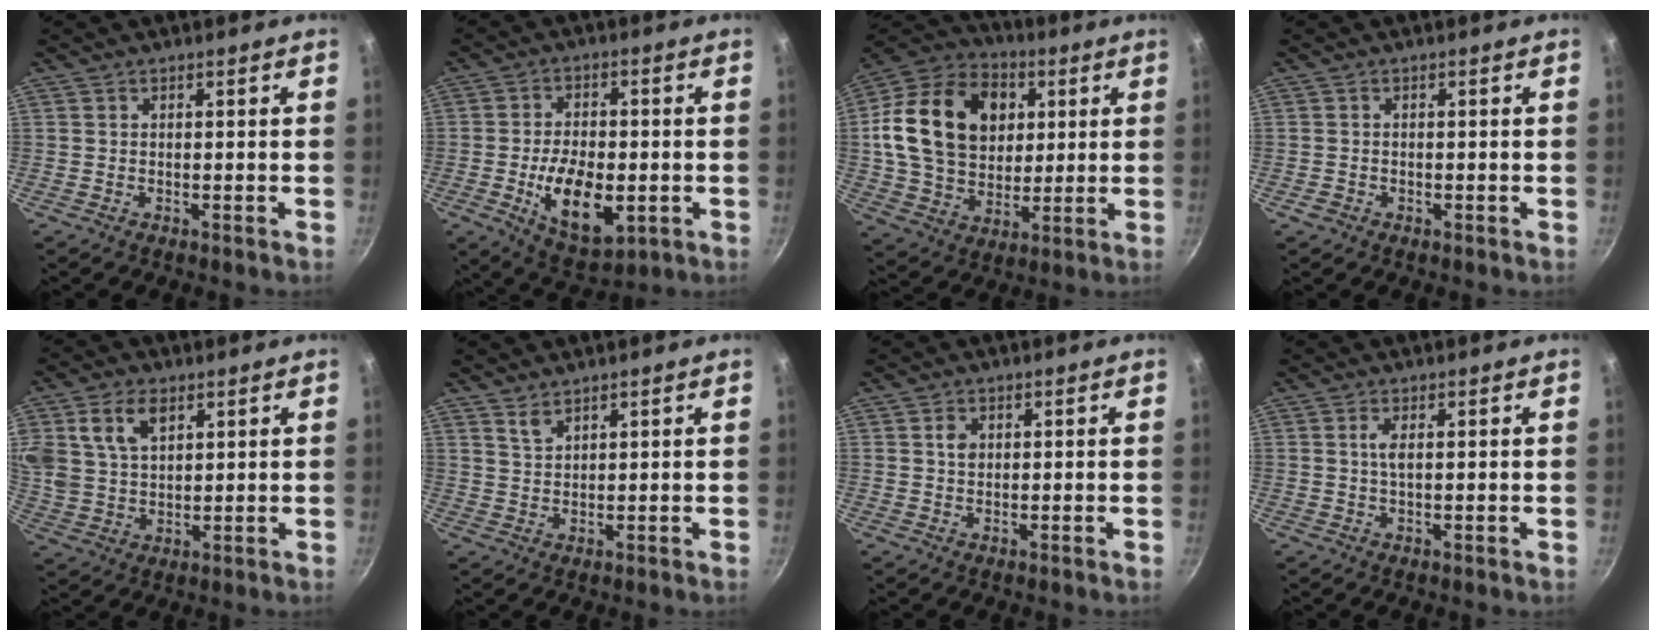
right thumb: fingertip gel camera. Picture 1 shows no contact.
{"total": 13.5, "force": [-2.9, 7.3, 11.0], "torque": [-0.166, 0.001, -0.038]}
{"total": 23.2, "force": [4.9, 17.4, 14.7], "torque": [-0.232, 0.009, 0.082]}
{"total": 1.3, "force": [-0.6, 1.0, 0.6], "torque": [-0.011, 0.002, -0.009]}
{"total": 10.9, "force": [4.7, 7.1, 6.8], "torque": [-0.122, -0.005, 0.090]}
{"total": 2.5, "force": [1.9, 1.0, 1.2], "torque": [-0.022, -0.011, 0.042]}
{"total": 2.2, "force": [0.5, 1.8, 1.3], "torque": [-0.015, 0.002, 0.007]}
{"total": 2.2, "force": [0.5, 0.7, 2.0], "torque": [-0.041, 0.001, 0.010]}